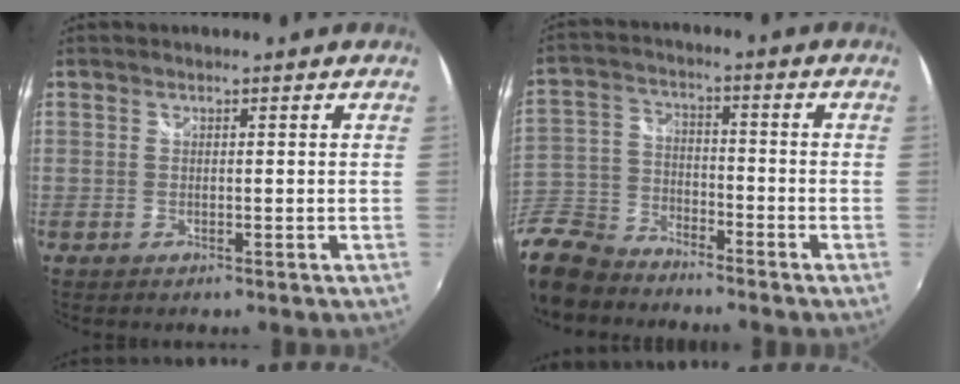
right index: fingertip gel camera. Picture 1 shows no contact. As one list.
[{"total": 13.8, "force": [-10.9, 6.8, 5.1], "torque": [-0.143, -0.001, -0.210]}]